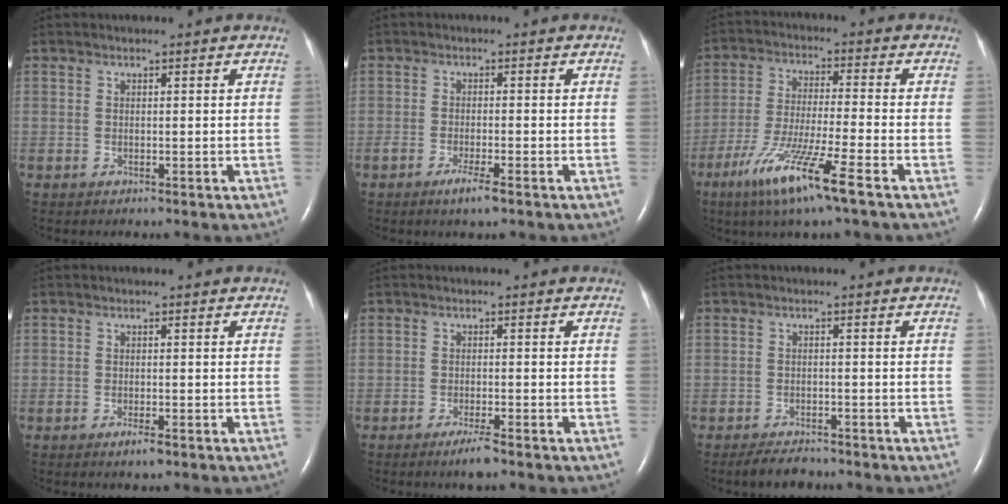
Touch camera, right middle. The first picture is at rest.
{"total": 3.3, "force": [-2.0, 0.0, 2.6], "torque": [-0.053, -0.008, -0.039]}
{"total": 11.9, "force": [-6.9, -0.5, 9.7], "torque": [-0.197, -0.034, -0.127]}
{"total": 1.8, "force": [-1.2, 0.3, 1.4], "torque": [-0.028, -0.003, -0.019]}
{"total": 2.9, "force": [-2.1, -0.1, 2.0], "torque": [-0.043, -0.006, -0.039]}
{"total": 3.5, "force": [-3.1, 1.1, 1.3], "torque": [-0.029, -0.005, -0.050]}